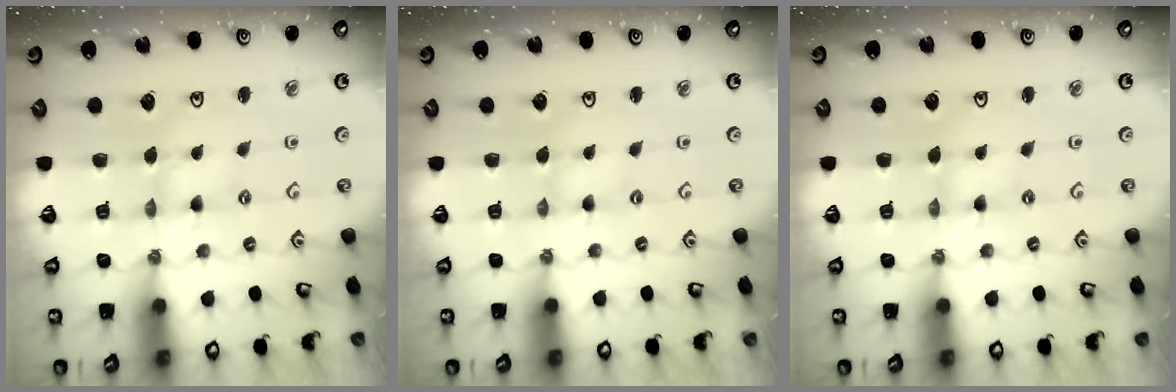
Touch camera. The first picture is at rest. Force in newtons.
{"total": 0.7, "press": 0.7, "slide": 0.1}
{"total": 0.0}